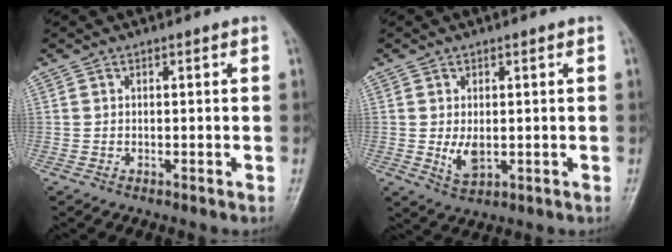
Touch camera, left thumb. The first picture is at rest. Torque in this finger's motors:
{"motor_torque": [0.06, 0.06, 0.13, -0.02, 0.04]}